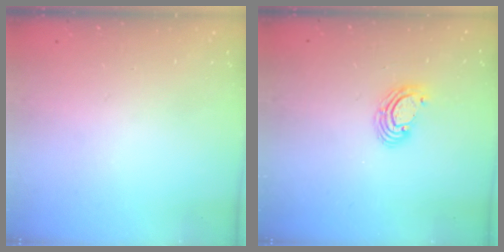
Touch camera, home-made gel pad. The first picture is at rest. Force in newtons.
{"total": 4.5, "press": 4.5, "slide": 0.3}